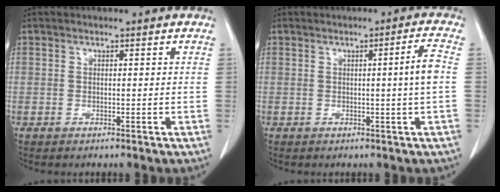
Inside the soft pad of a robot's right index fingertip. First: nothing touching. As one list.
[{"total": 3.6, "force": [-0.1, -1.0, 3.5], "torque": [-0.052, -0.003, 0.000]}]